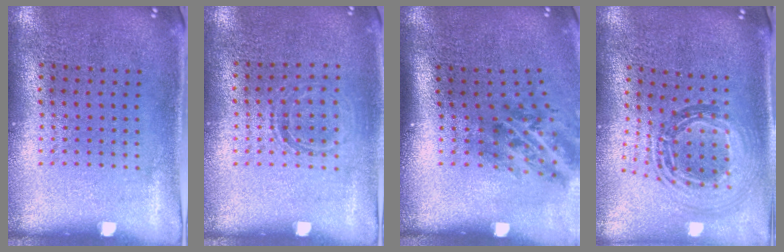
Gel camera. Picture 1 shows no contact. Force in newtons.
{"total": 1.0, "press": 0.9, "slide": 0.4}
{"total": 2.0, "press": 1.2, "slide": 1.6}
{"total": 1.1, "press": 1.0, "slide": 0.5}